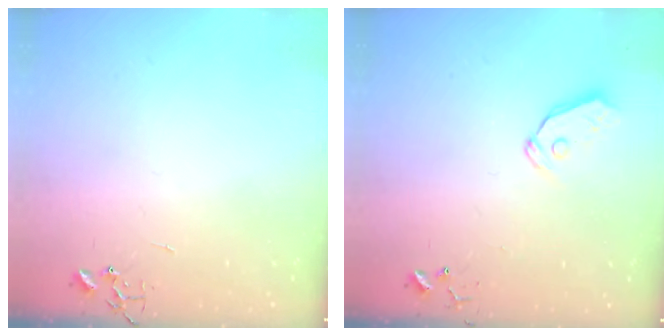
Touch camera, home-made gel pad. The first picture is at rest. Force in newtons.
{"total": 6.0, "press": 6.0, "slide": 0.5}